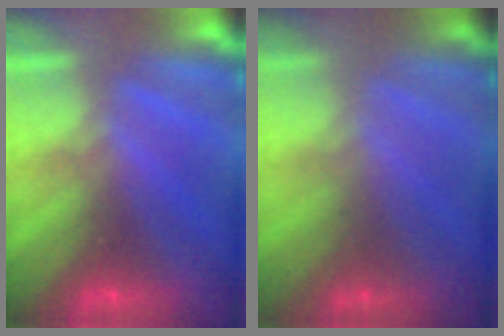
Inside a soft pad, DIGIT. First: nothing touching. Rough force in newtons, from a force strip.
{"total": 1.8}